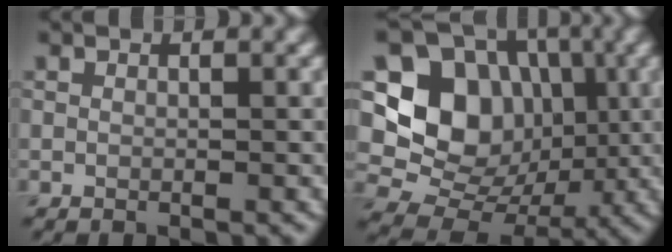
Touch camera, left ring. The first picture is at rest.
{"total": 9.5, "force": [1.3, 8.1, 4.8], "torque": [-0.073, -0.016, 0.008]}